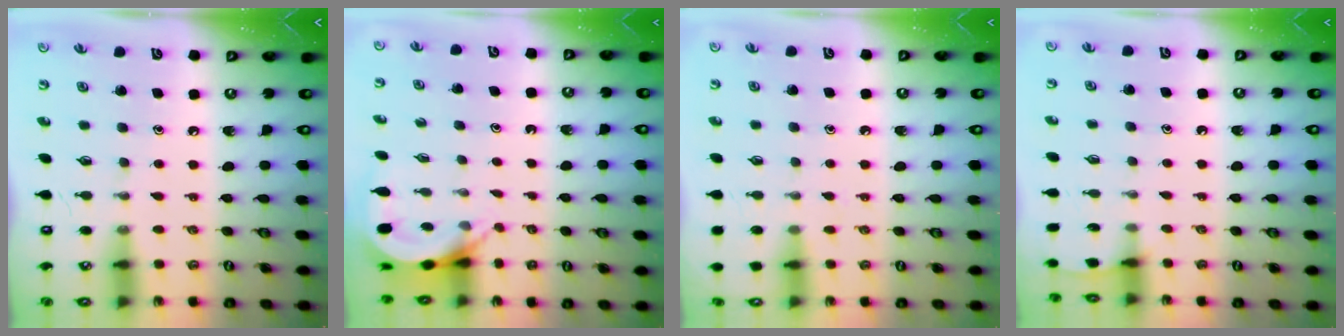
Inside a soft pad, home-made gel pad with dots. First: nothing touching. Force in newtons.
{"total": 4.7, "press": 4.7, "slide": 0.3}
{"total": 5.4, "press": 5.4, "slide": 0.7}
{"total": 3.6, "press": 3.6, "slide": 0.5}